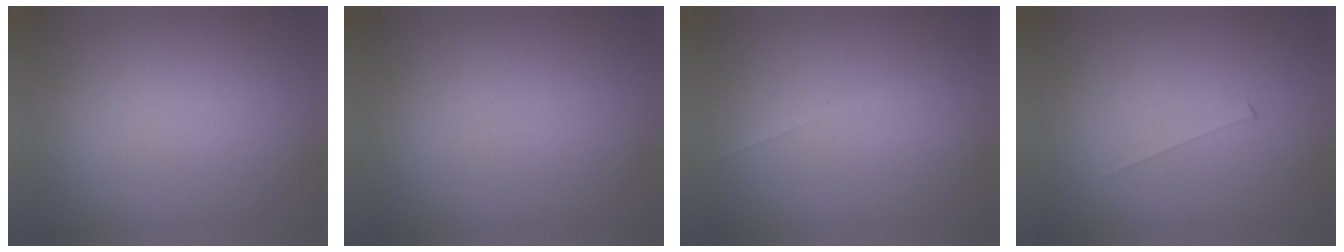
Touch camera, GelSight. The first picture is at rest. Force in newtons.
{"total": 0.0}
{"total": 1.6}
{"total": 1.5}